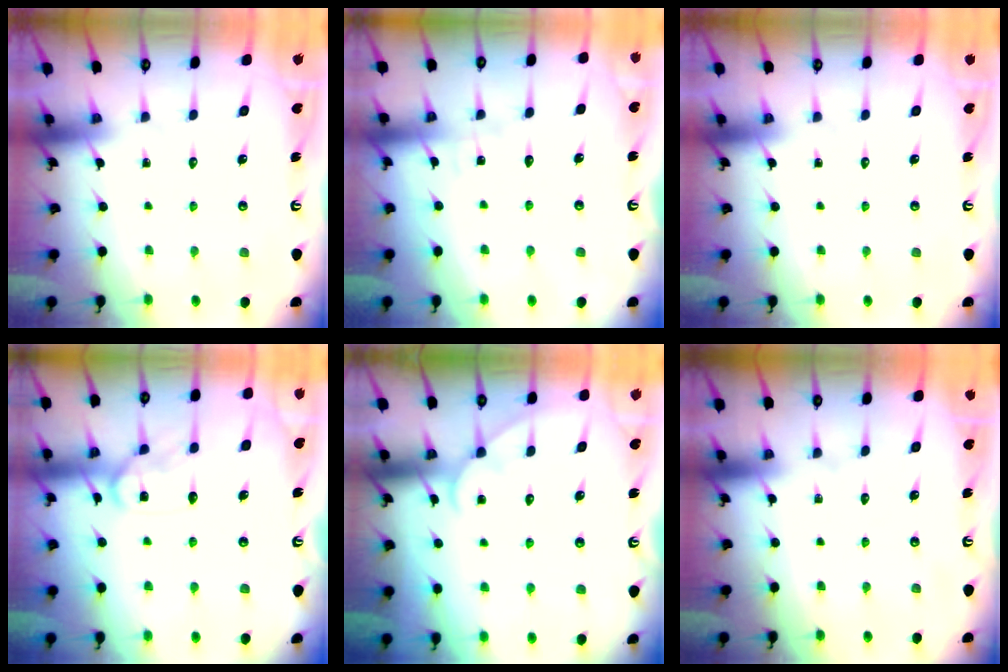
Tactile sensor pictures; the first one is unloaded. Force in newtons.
{"total": 3.1, "press": 3.1, "slide": 0.4}
{"total": 0.0}
{"total": 13.1, "press": 13.1, "slide": 1.3}
{"total": 2.8, "press": 2.8, "slide": 0.3}
{"total": 0.0}